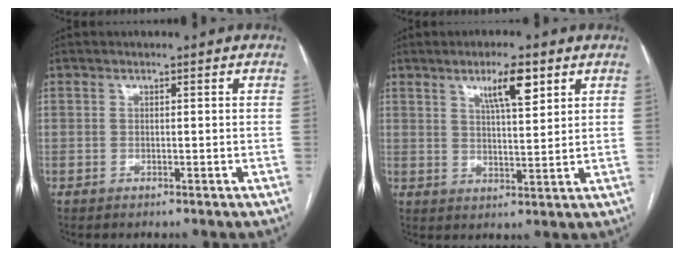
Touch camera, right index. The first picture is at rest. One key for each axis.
{"total": 6.5, "fx": 3.6, "fy": 1.2, "fz": 5.2, "tx": -0.090, "ty": 0.002, "tz": 0.061}